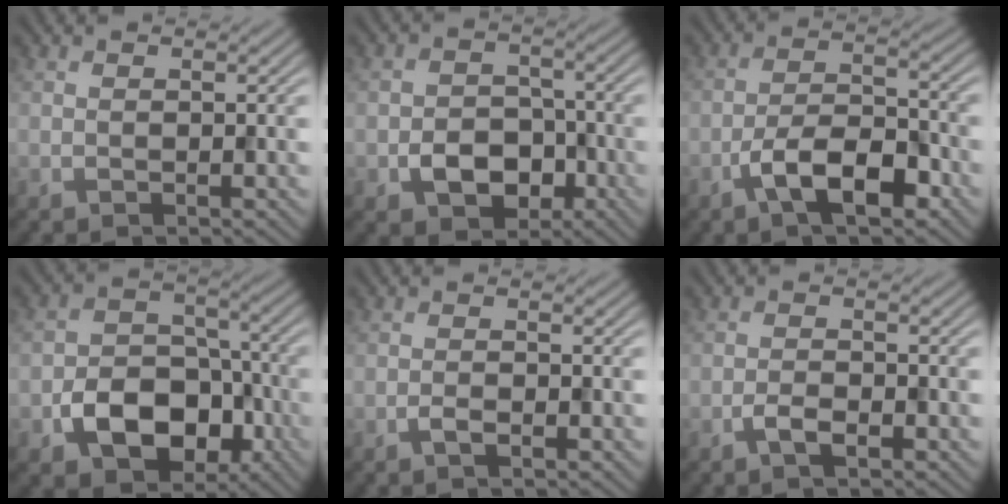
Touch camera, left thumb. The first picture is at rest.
{"total": 5.7, "force": [-2.3, 4.2, 3.0], "torque": [-0.050, -0.005, -0.044]}
{"total": 7.5, "force": [-4.0, 3.0, 5.6], "torque": [-0.099, 0.010, -0.082]}
{"total": 9.7, "force": [-3.9, 6.8, 5.6], "torque": [-0.097, -0.016, -0.070]}
{"total": 1.3, "force": [-0.8, 0.4, 0.9], "torque": [-0.019, 0.001, -0.017]}
{"total": 2.2, "force": [-1.4, 0.8, 1.5], "torque": [-0.029, 0.002, -0.029]}